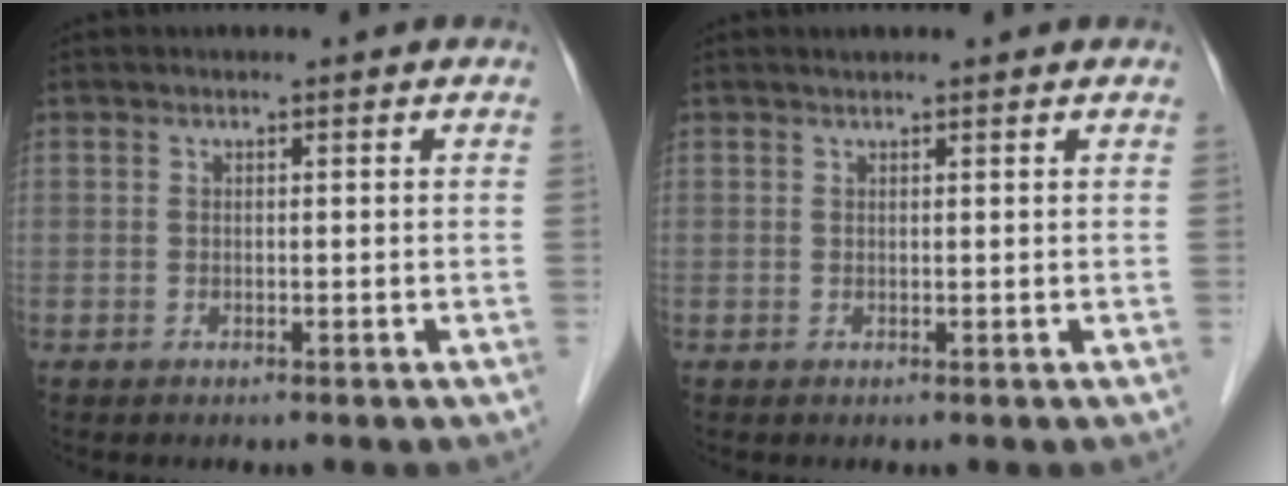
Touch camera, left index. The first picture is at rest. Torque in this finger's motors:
{"motor_torque": [0.15, -0.08, -0.01, -0.01]}